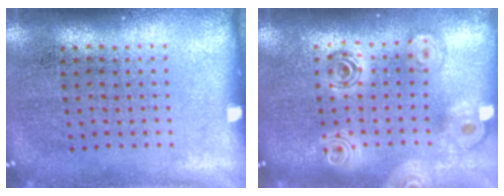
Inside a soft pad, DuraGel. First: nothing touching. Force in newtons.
{"total": 2.1, "press": 1.7, "slide": 1.2}